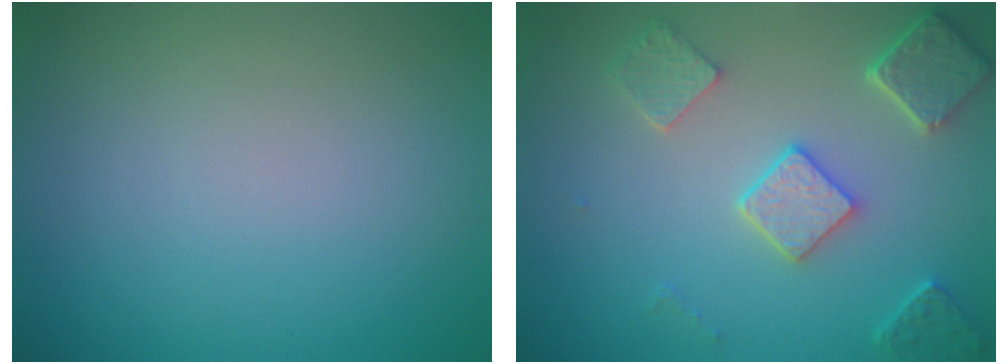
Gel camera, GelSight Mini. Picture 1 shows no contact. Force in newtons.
{"total": 4.9, "press": 3.9, "slide": 3.0}